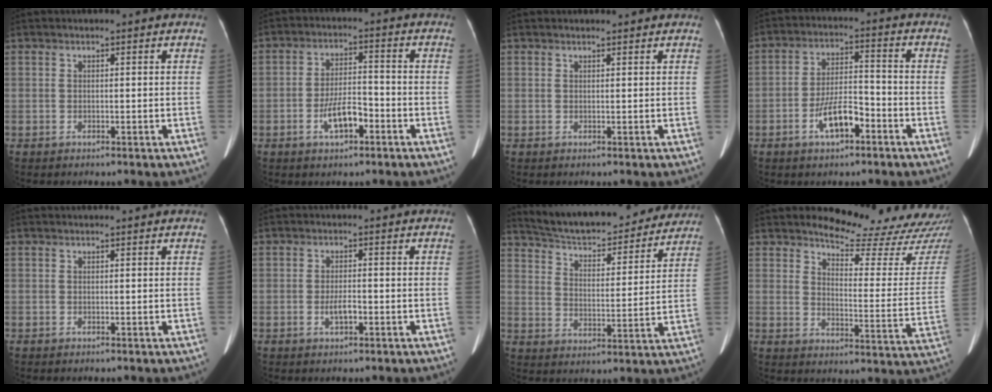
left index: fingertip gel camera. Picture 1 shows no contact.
{"total": 5.8, "force": [-2.7, 2.2, 4.7], "torque": [-0.092, 0.008, -0.048]}
{"total": 1.5, "force": [1.4, 0.4, 0.3], "torque": [-0.008, 0.013, 0.017]}
{"total": 7.1, "force": [-3.7, 2.5, 5.6], "torque": [-0.110, 0.010, -0.065]}
{"total": 1.3, "force": [1.2, 0.0, 0.3], "torque": [-0.009, 0.012, 0.016]}
{"total": 2.3, "force": [-0.8, 0.7, 2.0], "torque": [-0.037, 0.001, -0.014]}
{"total": 23.8, "force": [21.5, 5.9, 8.4], "torque": [-0.133, 0.006, 0.292]}
{"total": 20.6, "force": [19.7, 2.8, 5.2], "torque": [-0.054, -0.119, 0.220]}